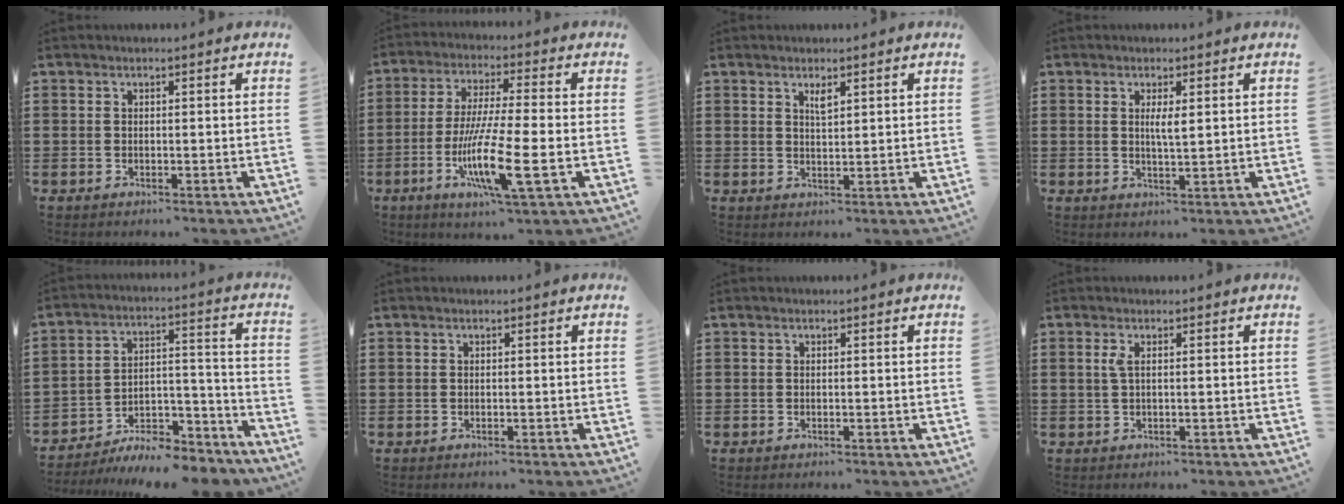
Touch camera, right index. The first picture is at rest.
{"total": 12.4, "force": [-4.0, 1.3, 11.6], "torque": [-0.239, -0.018, -0.081]}
{"total": 1.9, "force": [1.2, 0.5, 1.4], "torque": [-0.021, -0.001, 0.019]}
{"total": 2.4, "force": [0.6, 0.4, 2.3], "torque": [-0.045, 0.002, 0.008]}
{"total": 7.7, "force": [-7.4, 1.1, 1.8], "torque": [-0.017, 0.024, -0.144]}
{"total": 0.0}
{"total": 0.0}
{"total": 1.6, "force": [0.3, 0.3, 1.5], "torque": [-0.032, 0.001, 0.004]}